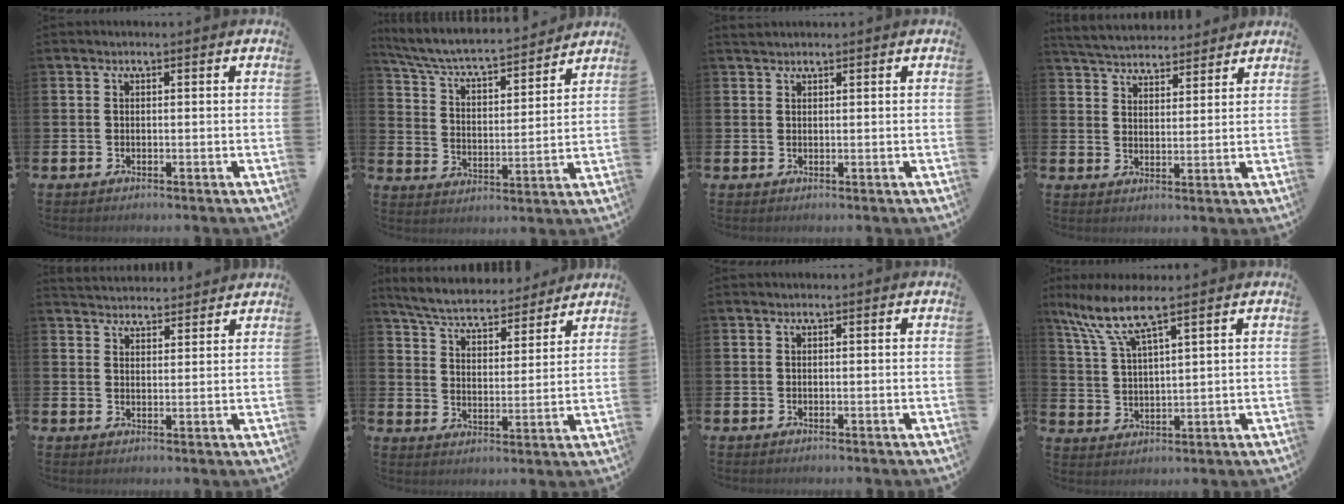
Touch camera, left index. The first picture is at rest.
{"total": 6.6, "force": [6.2, 1.0, 2.2], "torque": [-0.075, -0.049, 0.102]}
{"total": 1.3, "force": [1.2, 0.3, 0.2], "torque": [0.008, 0.000, 0.021]}
{"total": 5.1, "force": [5.0, 0.9, 0.4], "torque": [-0.028, -0.027, 0.091]}
{"total": 3.8, "force": [3.7, 0.6, -0.2], "torque": [-0.002, -0.021, 0.069]}
{"total": 6.2, "force": [5.9, 1.2, 1.3], "torque": [-0.056, -0.041, 0.101]}
{"total": 0.0}
{"total": 8.0, "force": [6.3, 1.3, 4.8], "torque": [-0.120, -0.015, 0.113]}